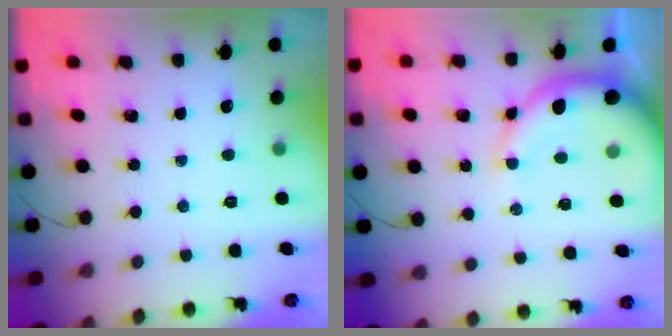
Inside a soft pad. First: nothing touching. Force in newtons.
{"total": 12.0, "press": 11.8, "slide": 2.4}